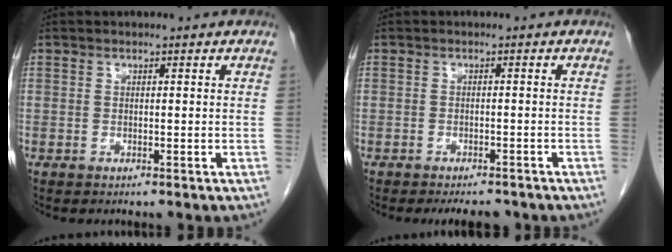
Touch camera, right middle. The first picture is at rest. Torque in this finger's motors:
{"motor_torque": [1.25, -0.89, 0.08, 0.05]}